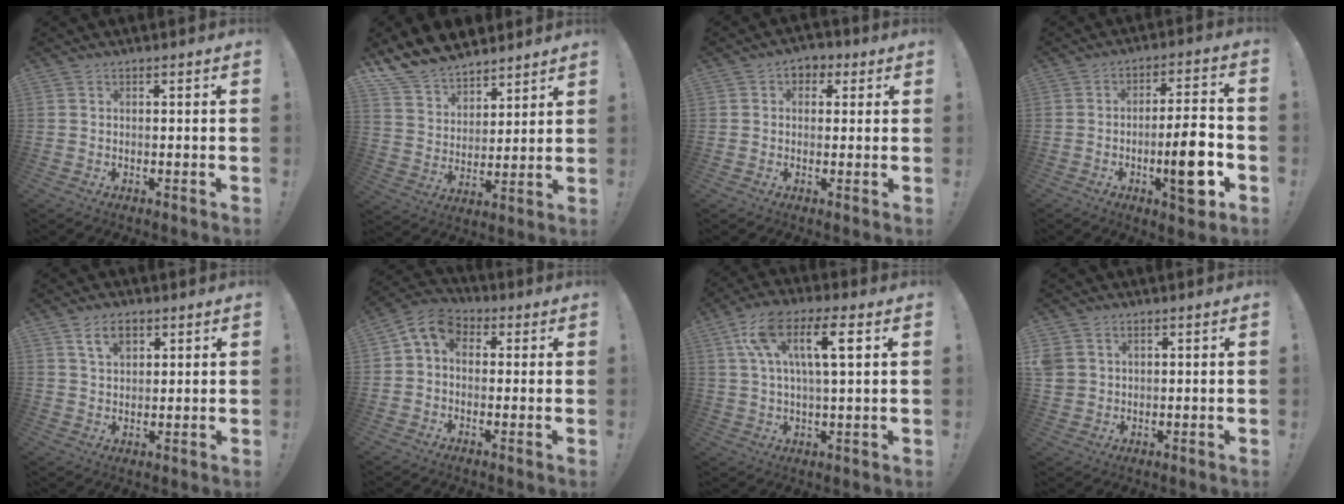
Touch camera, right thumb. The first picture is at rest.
{"total": 12.5, "force": [11.1, 5.4, 2.2], "torque": [-0.058, -0.089, 0.214]}
{"total": 3.8, "force": [0.5, 3.2, 2.0], "torque": [-0.020, 0.004, 0.007]}
{"total": 13.5, "force": [-4.4, 3.0, 12.4], "torque": [-0.171, 0.009, -0.070]}
{"total": 6.9, "force": [3.5, 4.1, 4.3], "torque": [-0.072, -0.002, 0.064]}
{"total": 7.7, "force": [1.8, 5.6, 5.0], "torque": [-0.083, 0.003, 0.042]}
{"total": 13.2, "force": [4.7, 4.4, 11.5], "torque": [-0.218, 0.008, 0.075]}
{"total": 3.9, "force": [1.7, 3.1, 1.5], "torque": [-0.035, -0.005, 0.034]}